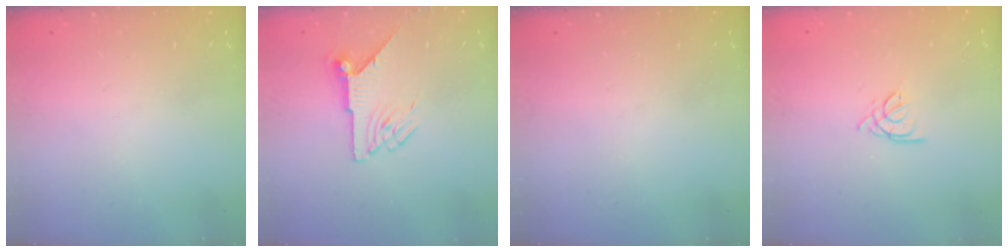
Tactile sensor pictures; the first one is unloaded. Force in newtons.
{"total": 9.5, "press": 9.5, "slide": 0.5}
{"total": 0.0}
{"total": 2.2, "press": 2.2, "slide": 0.5}